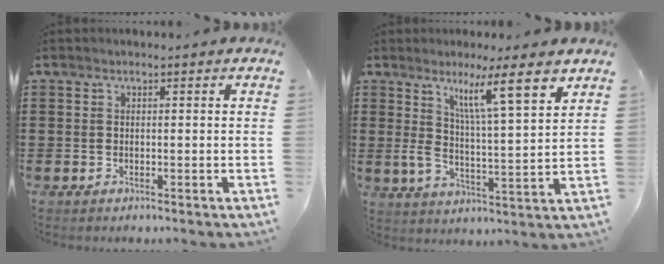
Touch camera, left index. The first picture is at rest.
{"total": 9.7, "force": [5.8, 1.0, 7.7], "torque": [-0.141, -0.031, 0.093]}